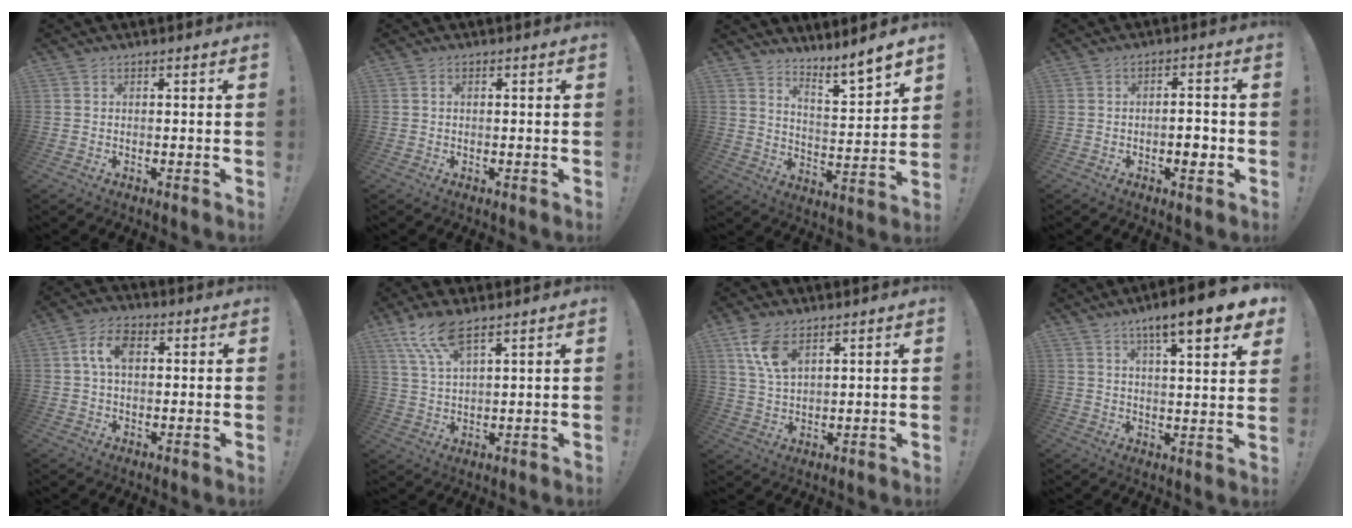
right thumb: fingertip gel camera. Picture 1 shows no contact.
{"total": 0.5, "force": [0.1, 0.3, 0.4], "torque": [-0.009, 0.001, 0.001]}
{"total": 9.0, "force": [7.7, 0.6, 4.5], "torque": [-0.057, -0.075, 0.128]}
{"total": 4.5, "force": [-1.5, 1.9, 3.8], "torque": [-0.046, 0.004, -0.028]}
{"total": 7.9, "force": [1.7, 5.1, 5.8], "torque": [-0.105, 0.011, 0.030]}
{"total": 9.0, "force": [6.3, 2.4, 6.0], "torque": [-0.120, -0.026, 0.119]}
{"total": 8.7, "force": [5.0, 4.2, 5.8], "torque": [-0.111, -0.020, 0.094]}
{"total": 11.7, "force": [7.2, 1.4, 9.1], "torque": [-0.127, -0.044, 0.110]}